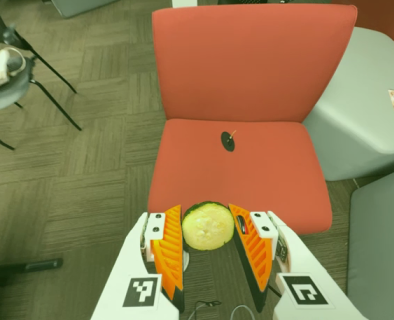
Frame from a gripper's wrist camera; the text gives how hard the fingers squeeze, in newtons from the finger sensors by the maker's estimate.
{"total": 9.1, "left": 9.2, "right": 9.0}